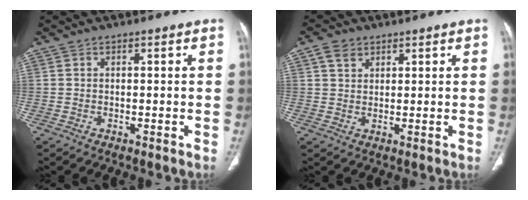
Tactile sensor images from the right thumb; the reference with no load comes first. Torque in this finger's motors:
{"motor_torque": [-0.01, 0.01, 0.35, -0.27, 0.00]}